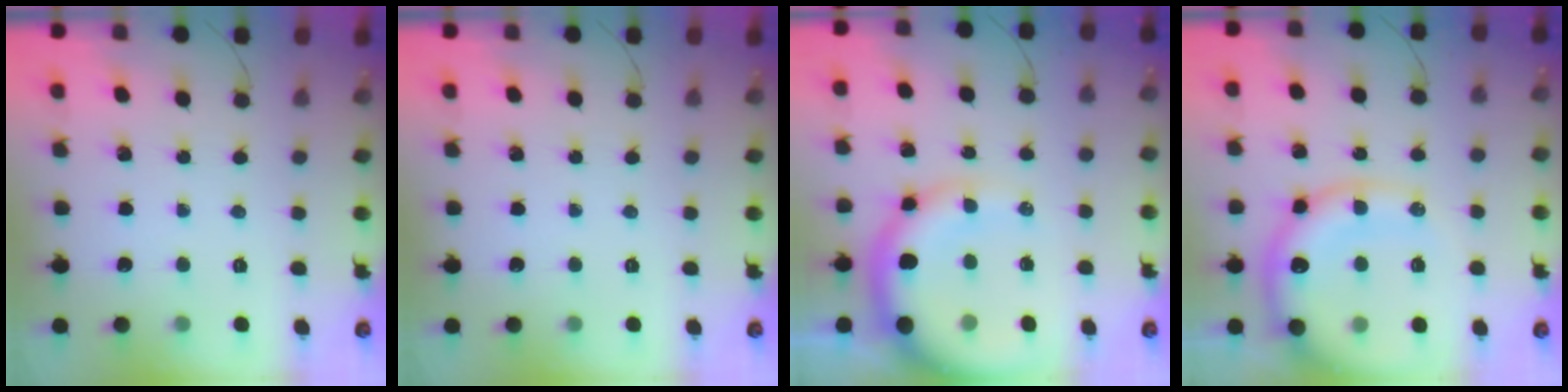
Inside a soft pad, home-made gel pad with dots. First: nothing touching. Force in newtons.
{"total": 0.0}
{"total": 15.1, "press": 14.7, "slide": 3.2}
{"total": 18.5, "press": 18.1, "slide": 3.8}